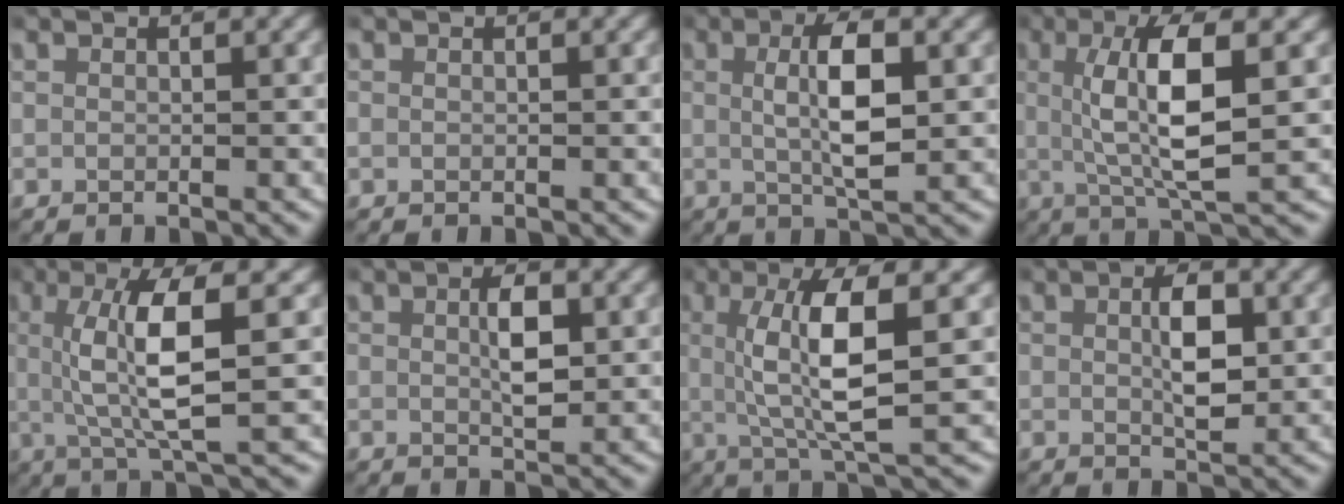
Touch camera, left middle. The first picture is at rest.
{"total": 0.7, "force": [-0.2, 0.6, 0.2], "torque": [-0.008, -0.002, -0.004]}
{"total": 4.8, "force": [0.7, 1.2, 4.6], "torque": [-0.077, -0.003, 0.013]}
{"total": 6.6, "force": [1.0, 1.3, 6.4], "torque": [-0.109, 0.000, 0.020]}
{"total": 6.6, "force": [1.0, 0.9, 6.5], "torque": [-0.110, 0.002, 0.017]}
{"total": 2.9, "force": [0.4, 1.2, 2.6], "torque": [-0.040, -0.007, 0.008]}
{"total": 6.6, "force": [1.0, 1.1, 6.5], "torque": [-0.110, 0.001, 0.020]}
{"total": 3.6, "force": [0.4, 1.7, 3.2], "torque": [-0.049, -0.009, 0.009]}